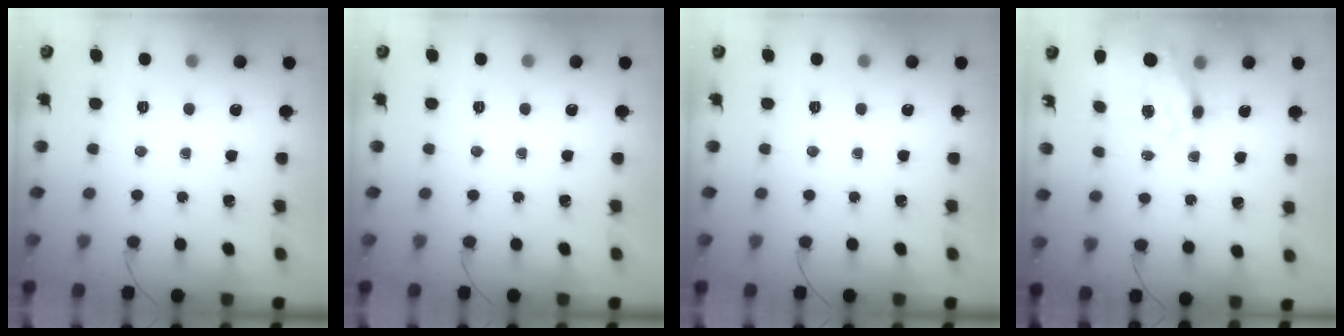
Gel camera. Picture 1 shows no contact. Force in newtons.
{"total": 0.0}
{"total": 0.0}
{"total": 12.2, "press": 11.5, "slide": 4.2}